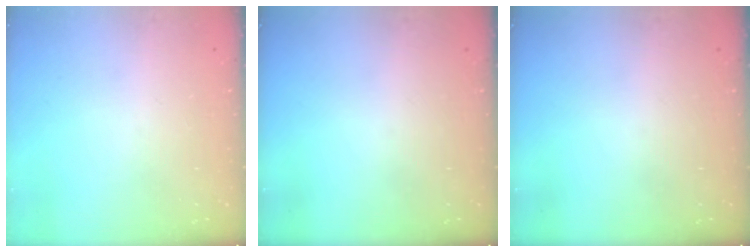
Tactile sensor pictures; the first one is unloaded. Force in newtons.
{"total": 0.0}
{"total": 0.0}